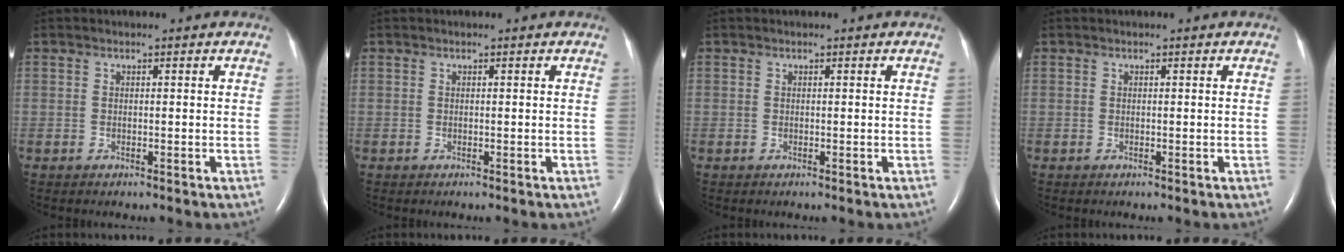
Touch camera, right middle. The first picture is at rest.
{"total": 0.0}
{"total": 0.0}
{"total": 0.0}